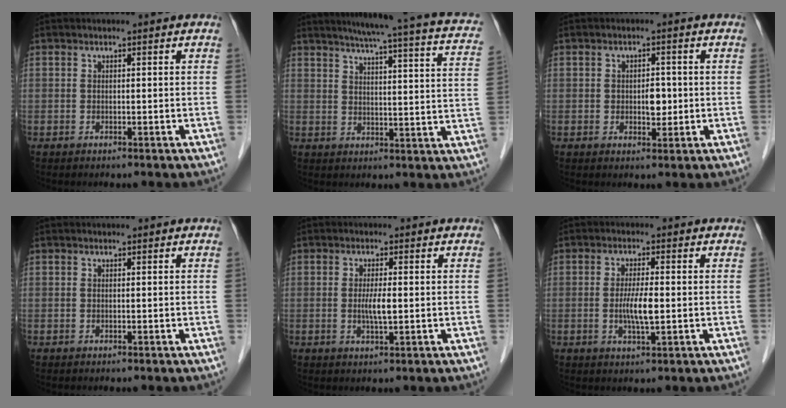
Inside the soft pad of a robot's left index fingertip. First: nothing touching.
{"total": 20.4, "force": [16.4, 1.1, 12.1], "torque": [-0.168, -0.012, 0.183]}
{"total": 2.7, "force": [-0.2, 1.7, 2.1], "torque": [-0.030, 0.002, 0.000]}
{"total": 0.0}
{"total": 2.9, "force": [-0.2, 0.4, 2.8], "torque": [-0.057, -0.004, -0.002]}
{"total": 4.2, "force": [-0.5, 0.6, 4.1], "torque": [-0.084, -0.006, -0.009]}